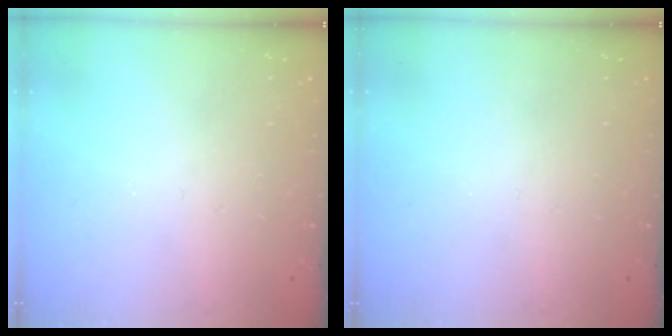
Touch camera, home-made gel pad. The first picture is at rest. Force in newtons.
{"total": 0.0}